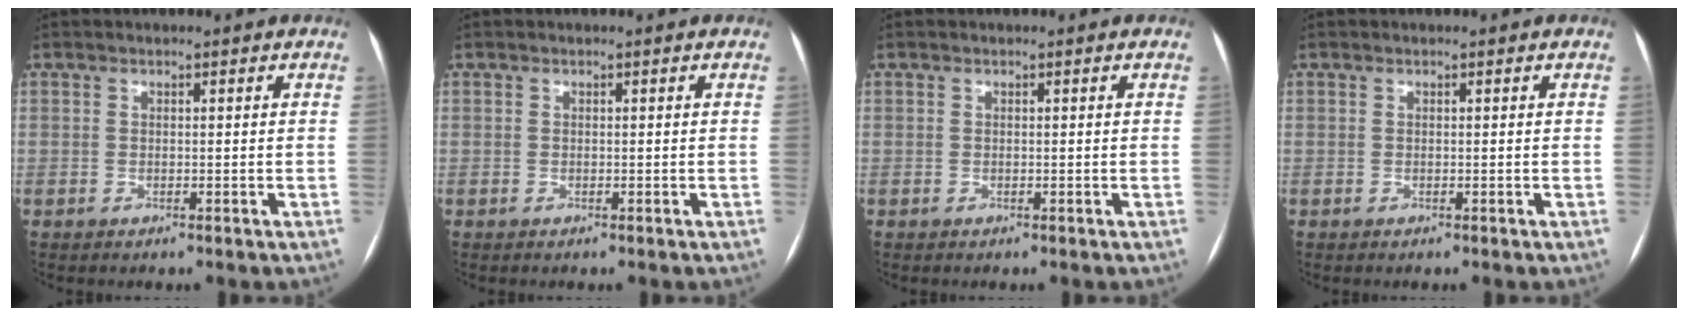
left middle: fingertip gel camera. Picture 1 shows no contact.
{"total": 0.0}
{"total": 0.0}
{"total": 0.0}